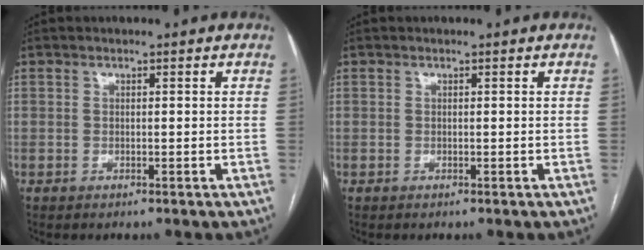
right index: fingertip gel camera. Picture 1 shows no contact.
{"total": 0.0}